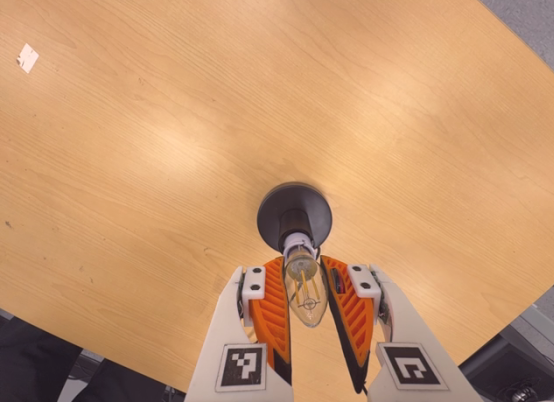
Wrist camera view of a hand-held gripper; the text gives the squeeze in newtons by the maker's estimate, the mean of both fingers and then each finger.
{"total": 12.2, "left": 11.7, "right": 12.6}